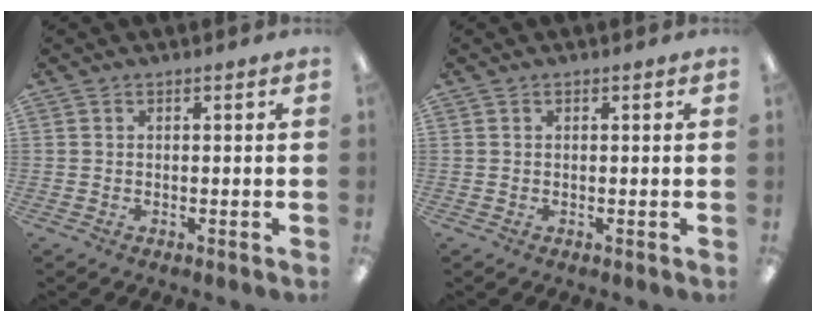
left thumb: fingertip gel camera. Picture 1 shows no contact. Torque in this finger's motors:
{"motor_torque": [-0.08, -0.02, -0.18, 0.06, 0.00]}